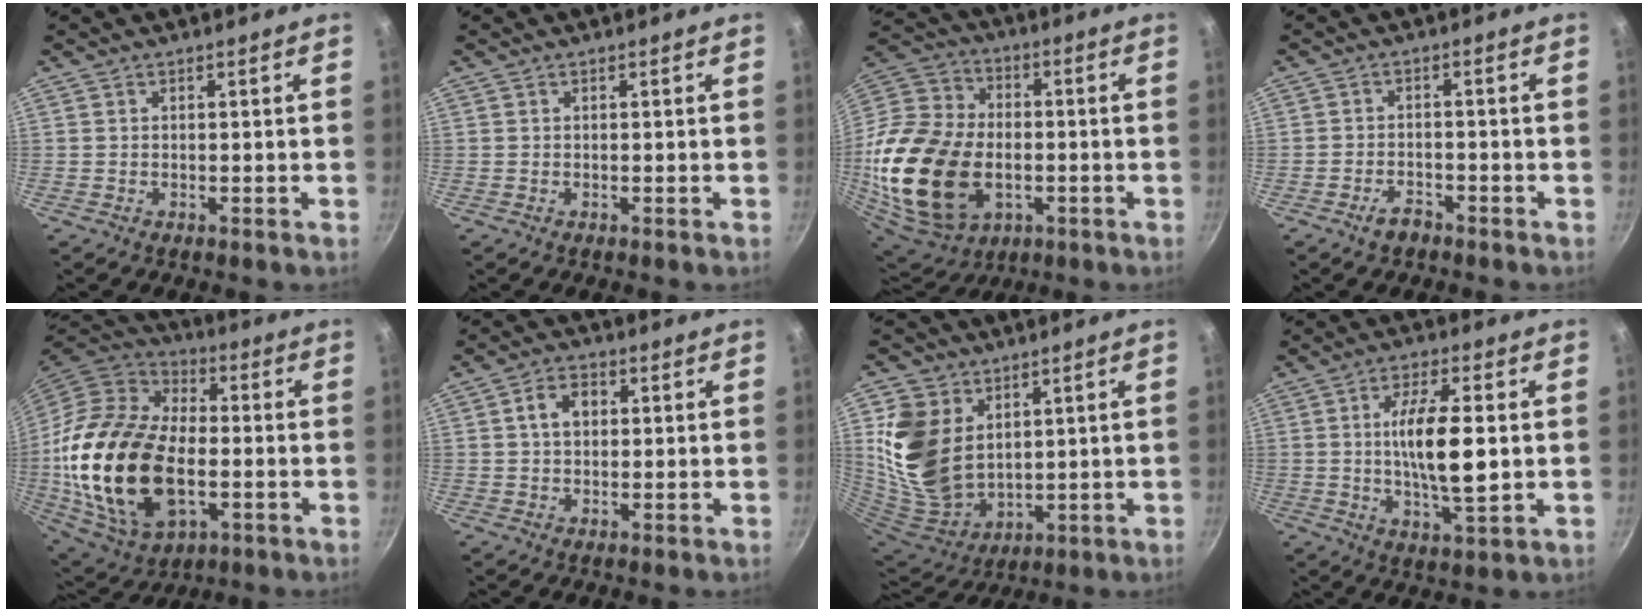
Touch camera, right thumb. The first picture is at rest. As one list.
[{"total": 0.0}, {"total": 29.9, "force": [-5.2, 19.9, 21.7], "torque": [-0.449, 0.010, -0.082]}, {"total": 3.2, "force": [-2.4, 1.6, 1.5], "torque": [-0.019, 0.023, -0.037]}, {"total": 28.4, "force": [-3.5, 17.4, 22.2], "torque": [-0.422, 0.014, -0.055]}, {"total": 5.3, "force": [1.0, 3.9, 3.5], "torque": [-0.041, 0.010, 0.012]}, {"total": 16.3, "force": [4.7, 12.1, 9.8], "torque": [-0.183, -0.031, 0.112]}, {"total": 15.1, "force": [0.2, 4.9, 14.2], "torque": [-0.263, 0.011, 0.000]}]